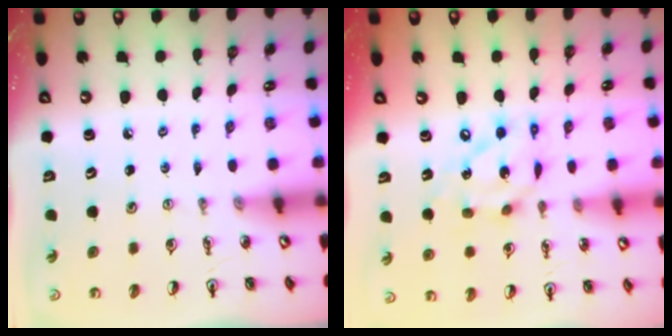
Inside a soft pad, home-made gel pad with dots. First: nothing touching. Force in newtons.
{"total": 13.6, "press": 13.6, "slide": 1.4}